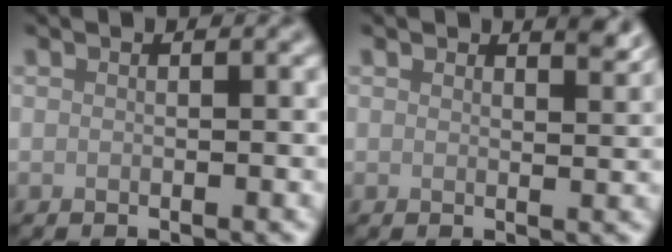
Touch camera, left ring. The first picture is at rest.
{"total": 1.6, "force": [1.3, 0.4, 0.8], "torque": [-0.006, -0.004, 0.020]}